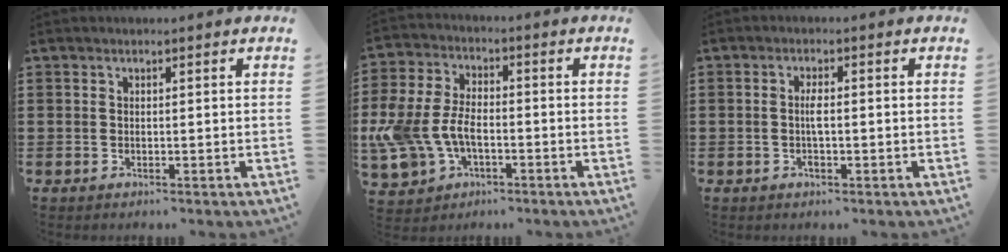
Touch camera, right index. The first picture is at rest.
{"total": 8.6, "force": [-2.8, 5.5, 6.0], "torque": [-0.162, 0.002, -0.060]}
{"total": 2.4, "force": [-0.3, 0.8, 2.2], "torque": [-0.043, 0.003, -0.007]}